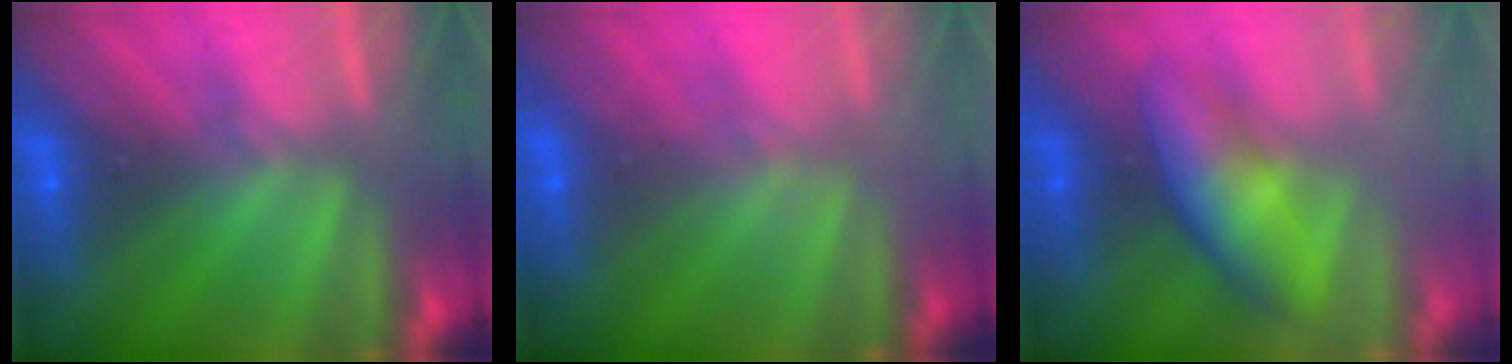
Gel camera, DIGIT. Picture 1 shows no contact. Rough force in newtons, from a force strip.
{"total": 1.8}
{"total": 3.4}